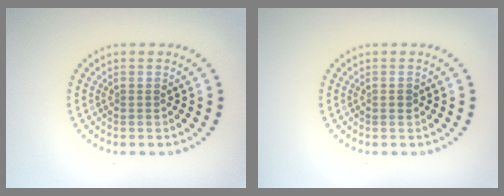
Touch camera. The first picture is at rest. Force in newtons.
{"total": 0.9, "press": 0.9, "slide": 0.2}